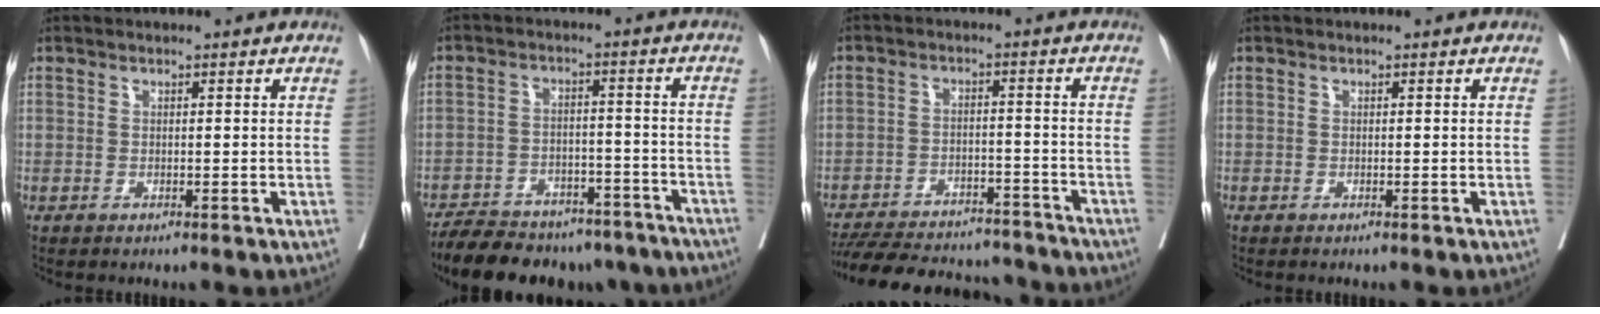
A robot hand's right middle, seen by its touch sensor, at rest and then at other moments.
{"total": 18.5, "force": [-15.5, 7.2, 7.1], "torque": [-0.133, 0.003, -0.212]}
{"total": 18.0, "force": [-16.2, 5.6, 5.4], "torque": [-0.121, 0.000, -0.227]}
{"total": 0.0}